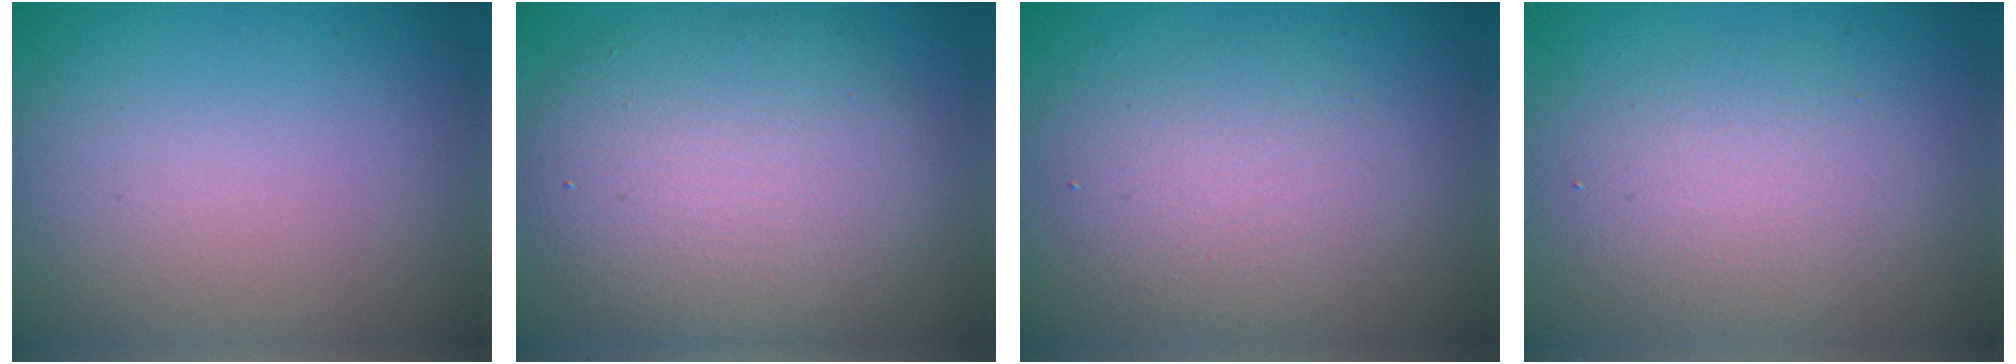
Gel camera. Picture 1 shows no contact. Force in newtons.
{"total": 7.1, "press": 7.1, "slide": 0.6}
{"total": 3.3, "press": 3.3, "slide": 0.1}
{"total": 3.2, "press": 3.1, "slide": 0.1}